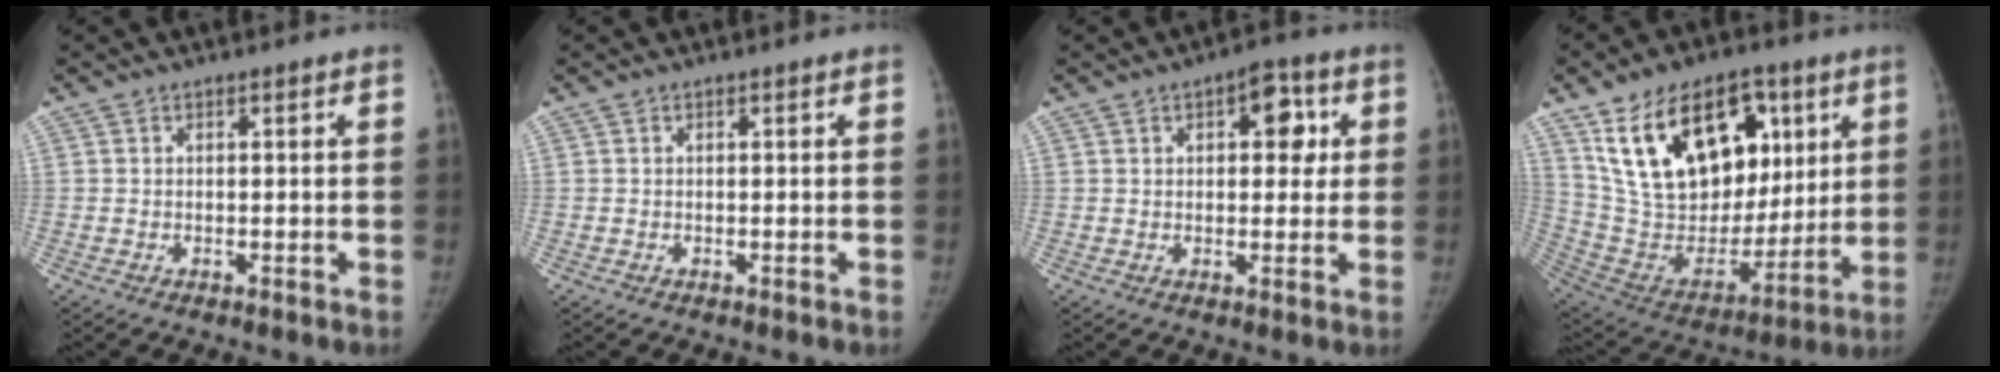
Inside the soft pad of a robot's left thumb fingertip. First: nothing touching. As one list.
[{"total": 0.0}, {"total": 7.2, "force": [2.1, 4.0, 5.6], "torque": [-0.038, 0.003, 0.022]}, {"total": 27.5, "force": [11.8, 17.0, 18.1], "torque": [-0.284, -0.010, 0.220]}]